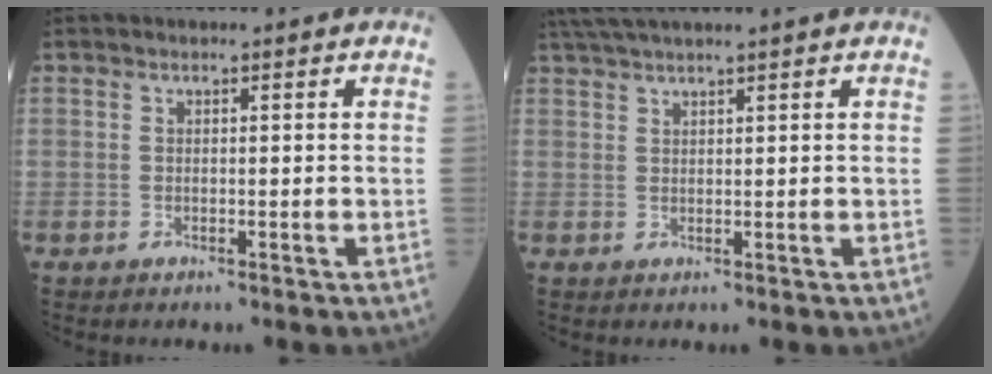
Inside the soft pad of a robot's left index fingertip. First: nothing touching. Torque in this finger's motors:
{"motor_torque": [0.88, -1.26, 0.40, 0.12]}